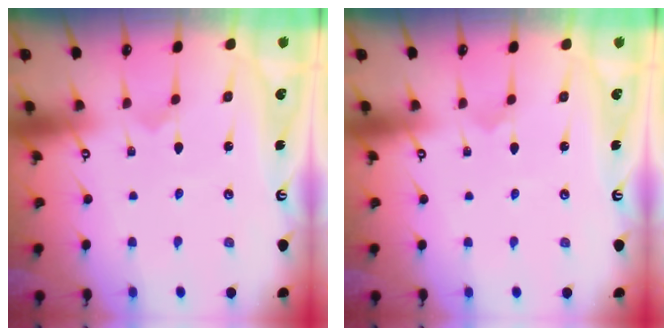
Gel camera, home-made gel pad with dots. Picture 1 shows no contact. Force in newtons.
{"total": 0.0}